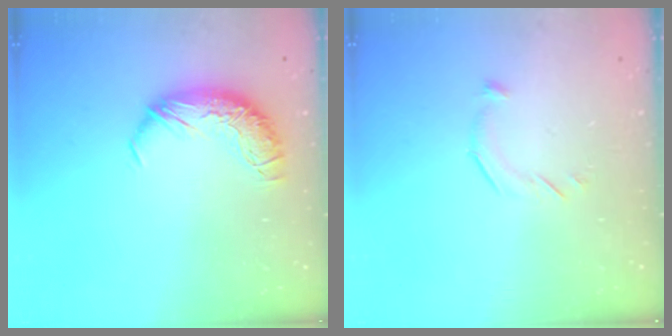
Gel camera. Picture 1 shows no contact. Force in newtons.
{"total": 6.5, "press": 6.4, "slide": 0.7}